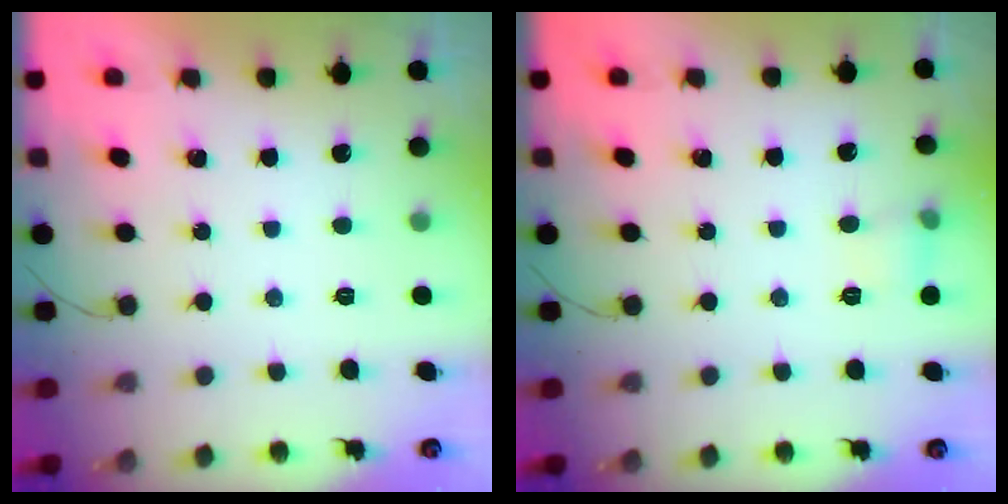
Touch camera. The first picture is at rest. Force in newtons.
{"total": 5.6, "press": 5.4, "slide": 1.7}